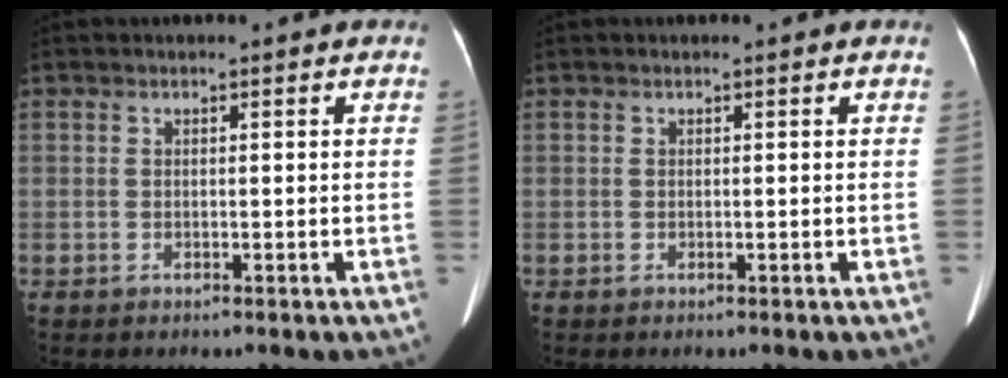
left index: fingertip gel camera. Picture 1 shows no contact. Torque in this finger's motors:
{"motor_torque": [0.20, 0.04, 0.02, 0.01]}